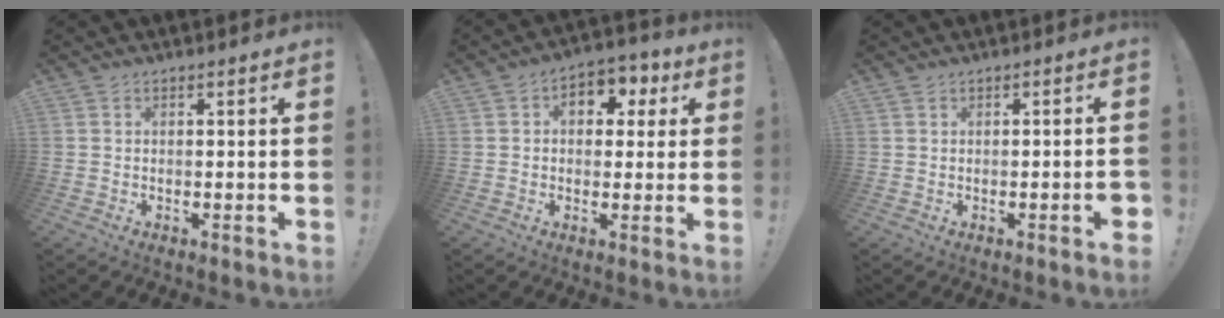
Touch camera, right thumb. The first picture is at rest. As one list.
[{"total": 7.9, "force": [2.1, 6.0, 4.7], "torque": [-0.048, -0.005, 0.038]}, {"total": 2.3, "force": [-1.1, 0.1, 2.0], "torque": [-0.031, 0.002, -0.017]}]